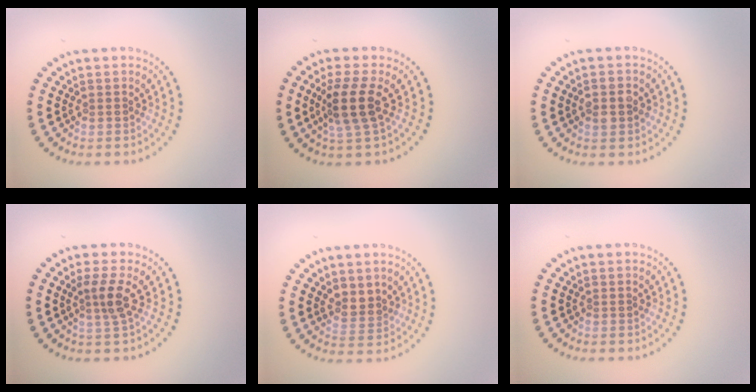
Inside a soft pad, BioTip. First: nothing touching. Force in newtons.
{"total": 3.7, "press": 3.0, "slide": 2.2}
{"total": 2.4, "press": 2.4, "slide": 0.1}
{"total": 2.3, "press": 1.8, "slide": 1.5}
{"total": 1.9, "press": 1.6, "slide": 1.0}
{"total": 0.0}